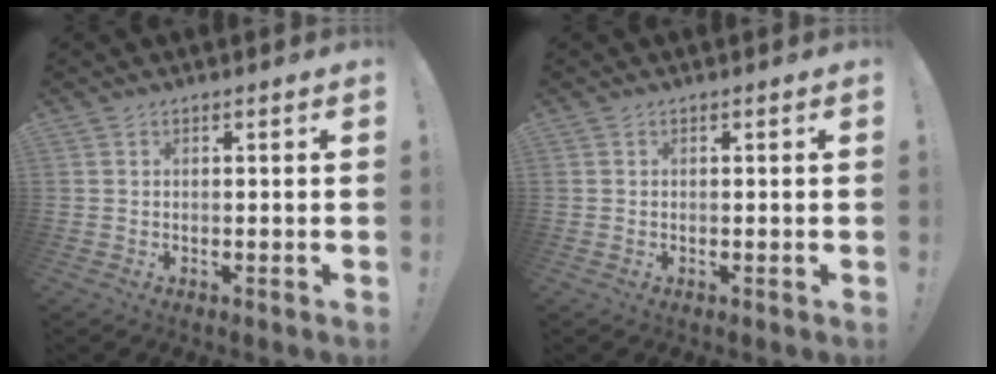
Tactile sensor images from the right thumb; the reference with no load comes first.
{"total": 0.0}